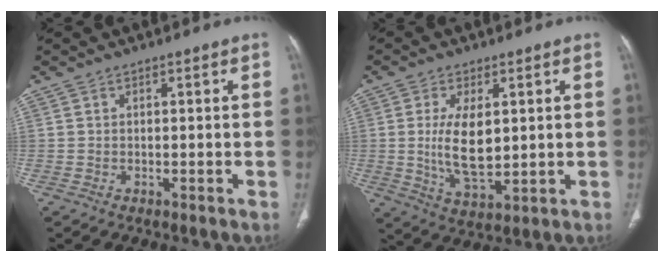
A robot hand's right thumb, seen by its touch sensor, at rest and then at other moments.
{"total": 10.0, "force": [1.1, 4.8, 8.7], "torque": [-0.153, -0.020, 0.030]}